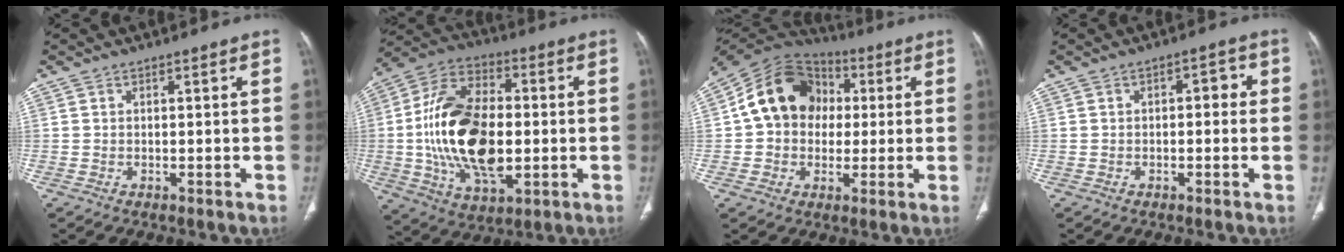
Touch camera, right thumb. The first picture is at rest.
{"total": 22.4, "force": [-1.2, 12.7, 18.4], "torque": [-0.335, 0.009, -0.015]}
{"total": 15.9, "force": [2.0, 12.9, 9.0], "torque": [-0.125, 0.027, 0.024]}
{"total": 3.3, "force": [0.2, 1.8, 2.7], "torque": [-0.018, 0.015, -0.007]}